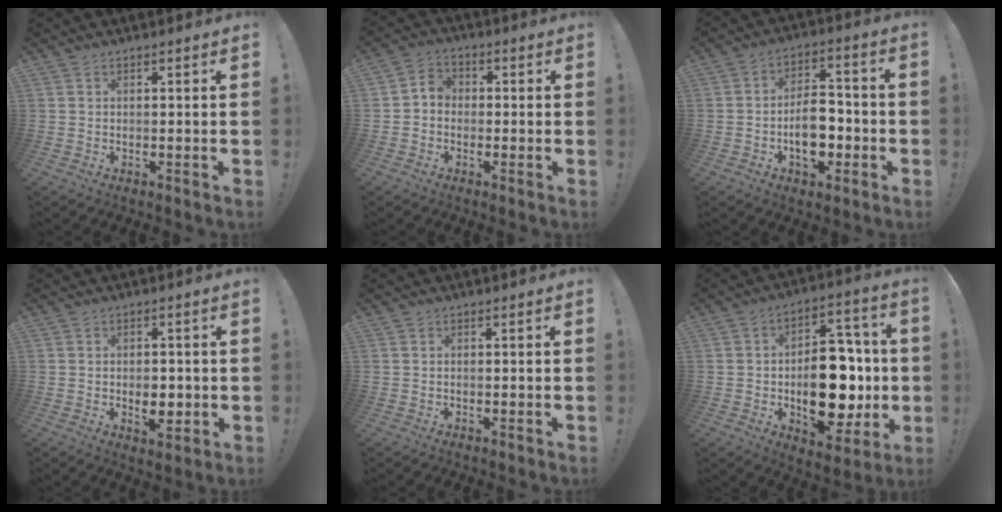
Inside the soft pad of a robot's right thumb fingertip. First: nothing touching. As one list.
[{"total": 4.3, "force": [-1.7, 3.4, 1.9], "torque": [-0.034, 0.019, -0.029]}, {"total": 11.6, "force": [-3.3, 7.2, 8.4], "torque": [-0.132, 0.021, -0.056]}, {"total": 5.4, "force": [-0.9, 3.4, 4.1], "torque": [-0.044, 0.006, -0.014]}, {"total": 0.0}, {"total": 22.5, "force": [-2.8, 13.7, 17.7], "torque": [-0.240, 0.016, -0.029]}]